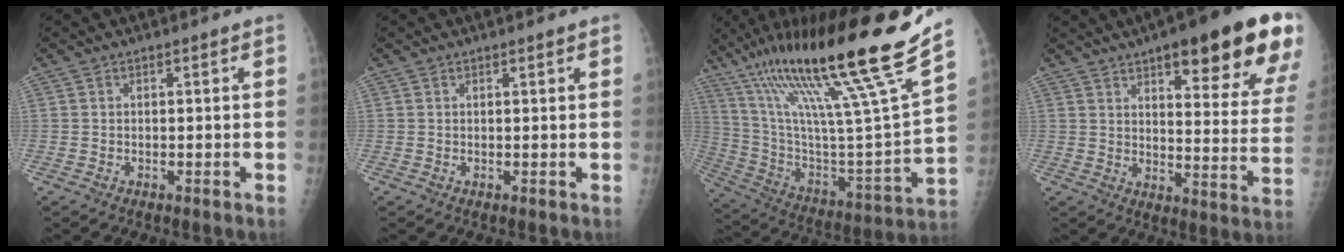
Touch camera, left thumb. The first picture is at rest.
{"total": 1.1, "force": [0.8, -0.2, 0.8], "torque": [-0.011, 0.000, 0.013]}
{"total": 32.2, "force": [21.7, 1.8, 23.8], "torque": [-0.395, -0.077, 0.376]}
{"total": 24.3, "force": [14.2, 6.0, 18.7], "torque": [-0.214, -0.048, 0.181]}